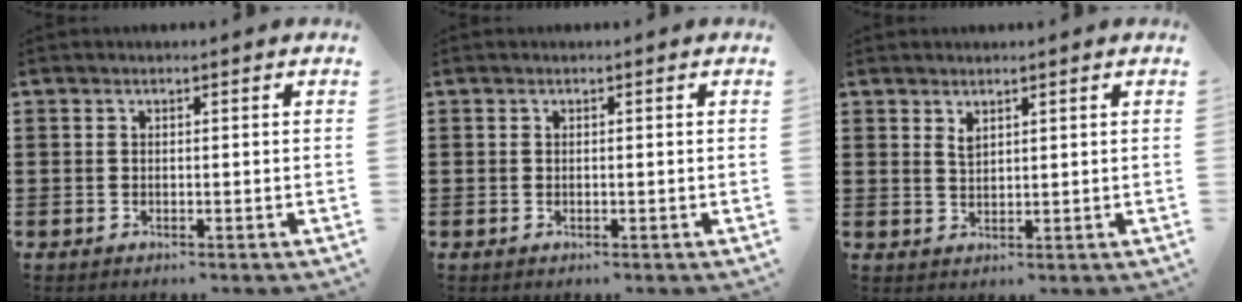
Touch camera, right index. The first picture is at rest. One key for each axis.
{"total": 0.0}
{"total": 1.4, "fx": 1.1, "fy": 0.6, "fz": 0.6, "tx": -0.014, "ty": 0.002, "tz": 0.020}